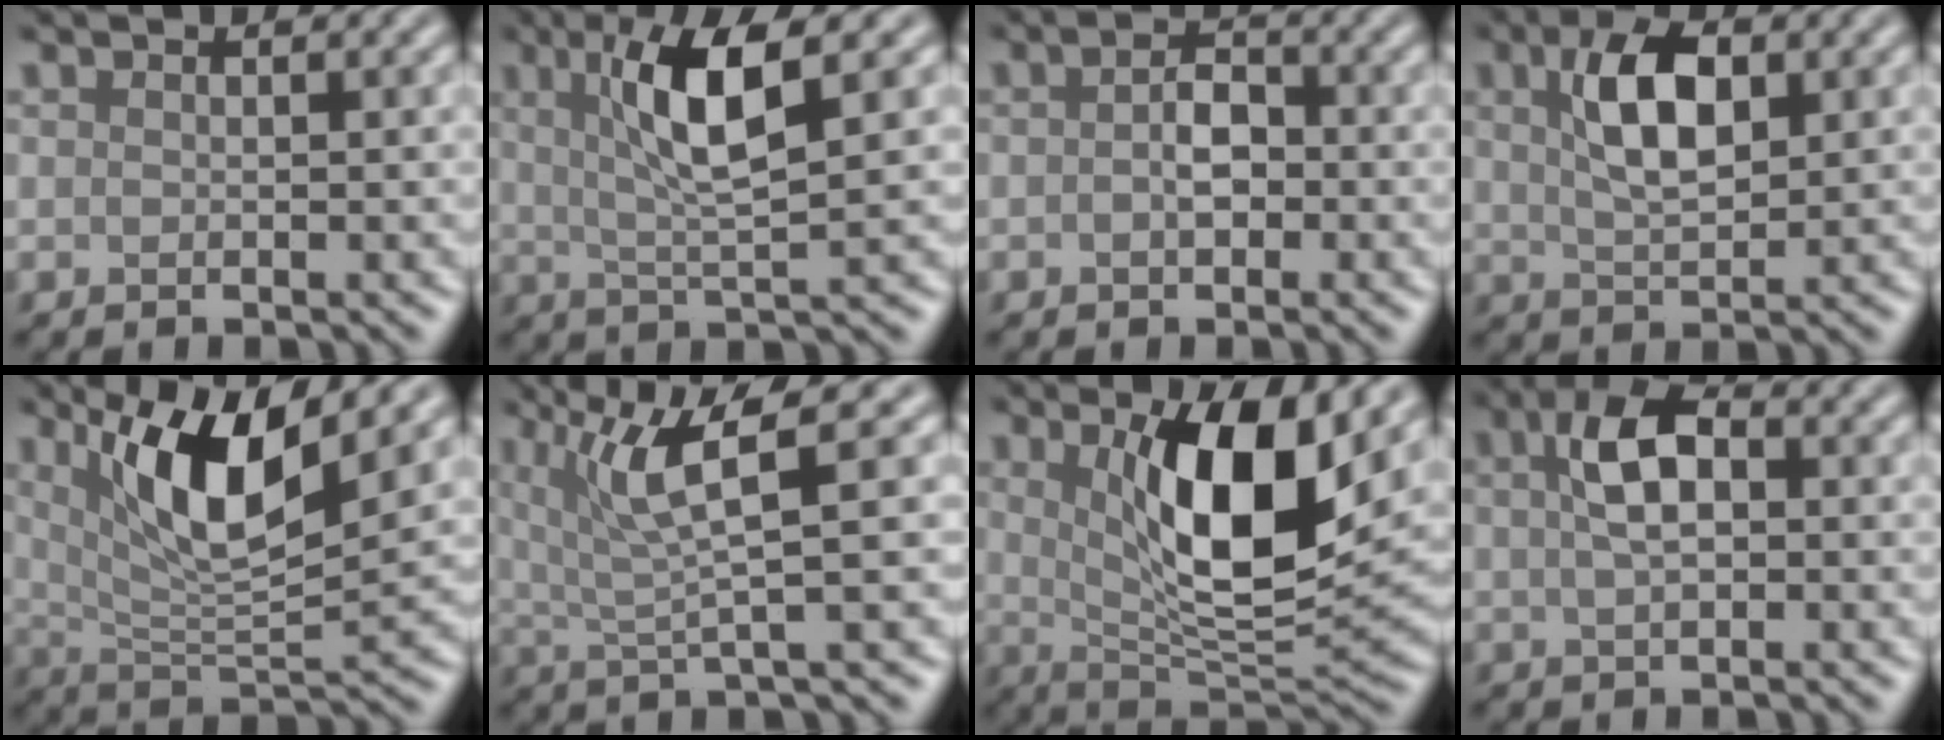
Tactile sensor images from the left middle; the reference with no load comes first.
{"total": 6.1, "force": [2.0, 1.1, 5.7], "torque": [-0.105, 0.005, 0.037]}
{"total": 2.1, "force": [-0.3, 1.3, 1.7], "torque": [-0.033, 0.005, -0.009]}
{"total": 5.3, "force": [1.8, 2.6, 4.3], "torque": [-0.088, 0.008, 0.030]}
{"total": 8.1, "force": [3.8, 2.2, 6.9], "torque": [-0.121, -0.010, 0.069]}
{"total": 5.5, "force": [2.6, 0.8, 4.8], "torque": [-0.100, 0.006, 0.049]}
{"total": 9.4, "force": [2.7, 2.8, 8.5], "torque": [-0.141, -0.015, 0.051]}
{"total": 4.3, "force": [0.8, 2.1, 3.6], "torque": [-0.069, 0.010, 0.008]}